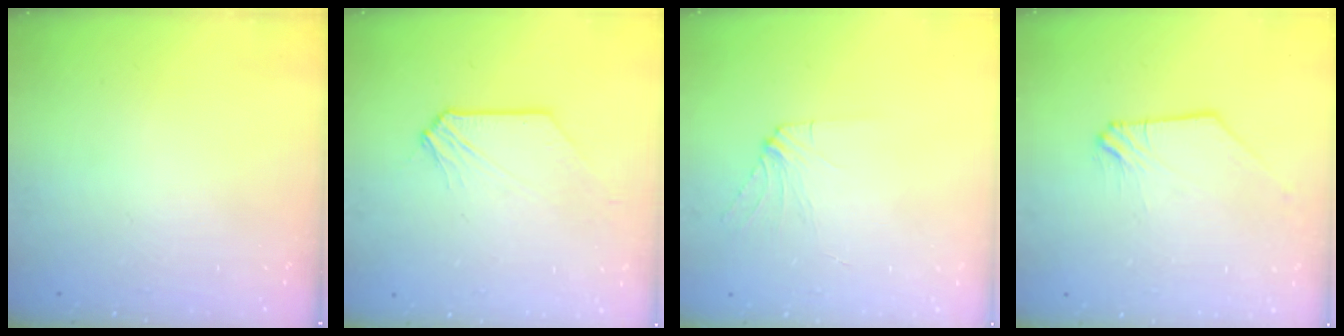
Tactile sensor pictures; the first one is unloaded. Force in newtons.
{"total": 1.0, "press": 1.0, "slide": 0.1}
{"total": 4.3, "press": 4.2, "slide": 0.8}
{"total": 0.9, "press": 0.8, "slide": 0.2}